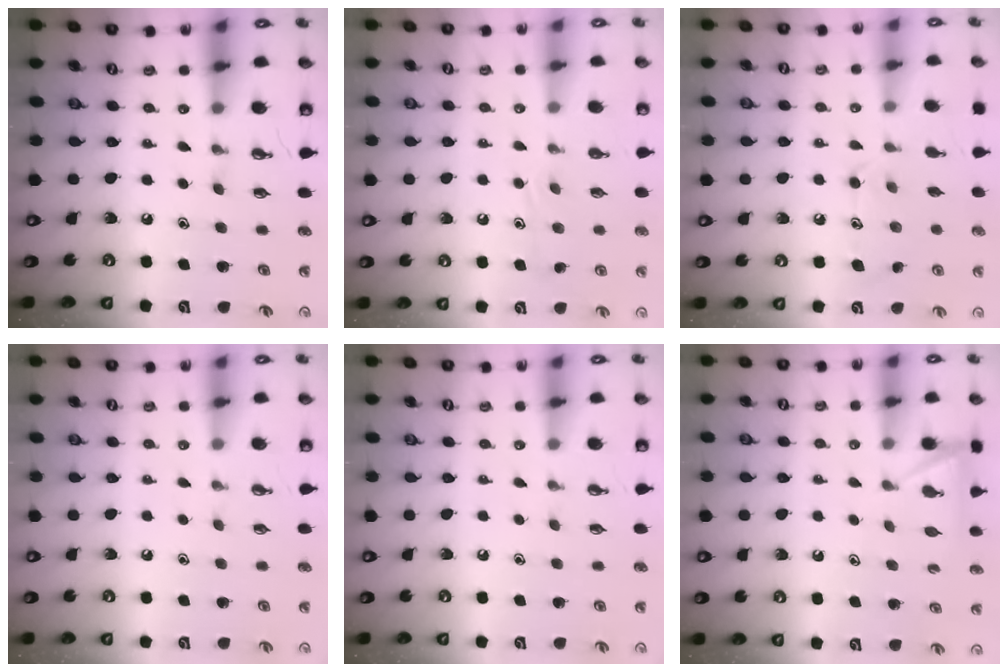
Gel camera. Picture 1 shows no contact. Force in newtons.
{"total": 7.7, "press": 7.6, "slide": 0.6}
{"total": 11.7, "press": 11.7, "slide": 0.1}
{"total": 0.0}
{"total": 0.0}
{"total": 5.2, "press": 5.2, "slide": 0.6}